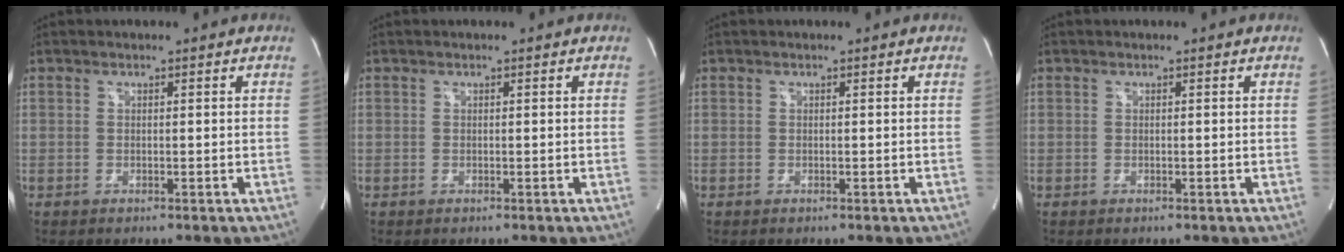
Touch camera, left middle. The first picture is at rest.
{"total": 0.0}
{"total": 0.0}
{"total": 0.0}